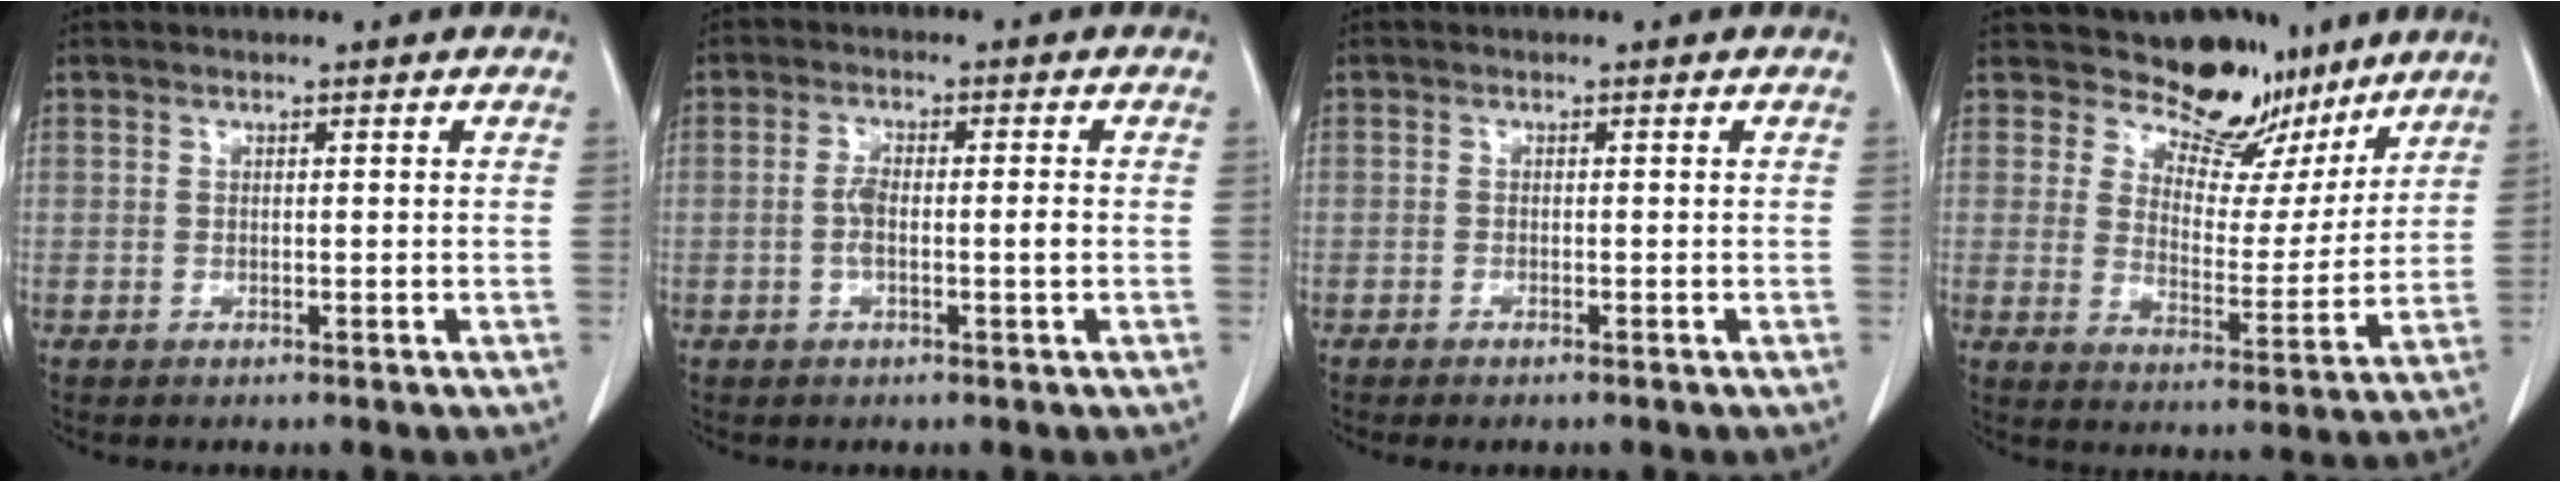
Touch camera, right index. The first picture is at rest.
{"total": 3.6, "force": [-0.6, 0.7, 3.5], "torque": [-0.069, 0.008, -0.011]}
{"total": 1.0, "force": [-0.8, 0.1, 0.5], "torque": [-0.010, -0.002, -0.011]}
{"total": 10.4, "force": [8.8, 4.8, 2.7], "torque": [-0.034, -0.019, 0.122]}